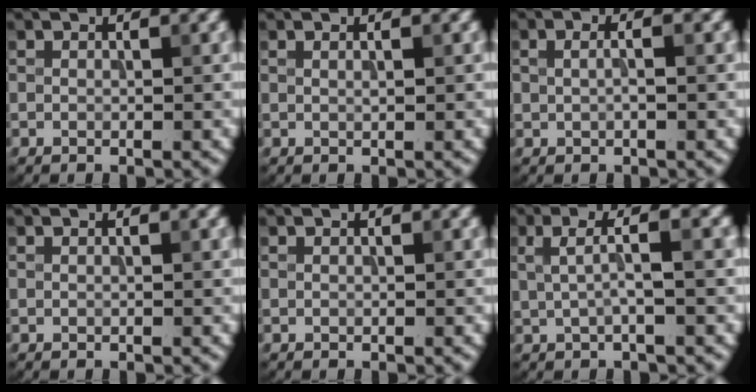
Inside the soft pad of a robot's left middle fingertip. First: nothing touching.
{"total": 0.7, "force": [0.3, 0.1, 0.7], "torque": [-0.011, 0.003, 0.004]}
{"total": 2.3, "force": [0.6, 1.1, 1.8], "torque": [-0.027, 0.005, -0.006]}
{"total": 0.0}
{"total": 0.0}
{"total": 3.2, "force": [0.5, 0.7, 3.1], "torque": [-0.056, 0.007, 0.006]}